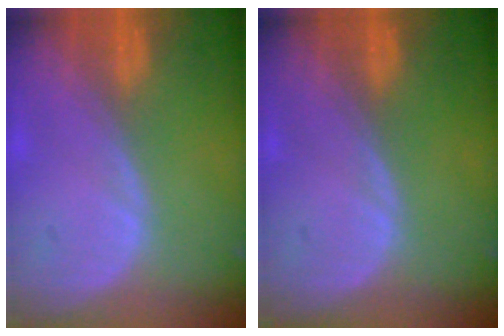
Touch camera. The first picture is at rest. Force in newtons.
{"total": 0.0}